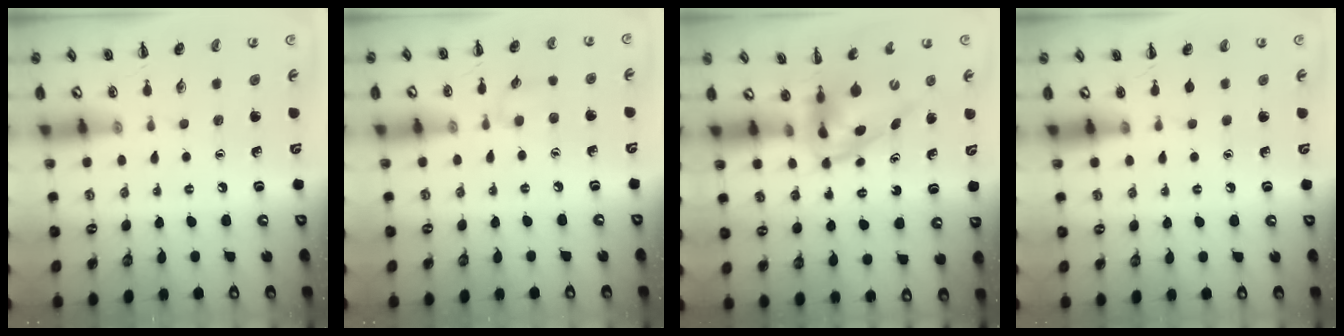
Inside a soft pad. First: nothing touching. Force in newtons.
{"total": 4.8, "press": 4.4, "slide": 1.9}
{"total": 3.8, "press": 3.8, "slide": 0.7}
{"total": 0.0}